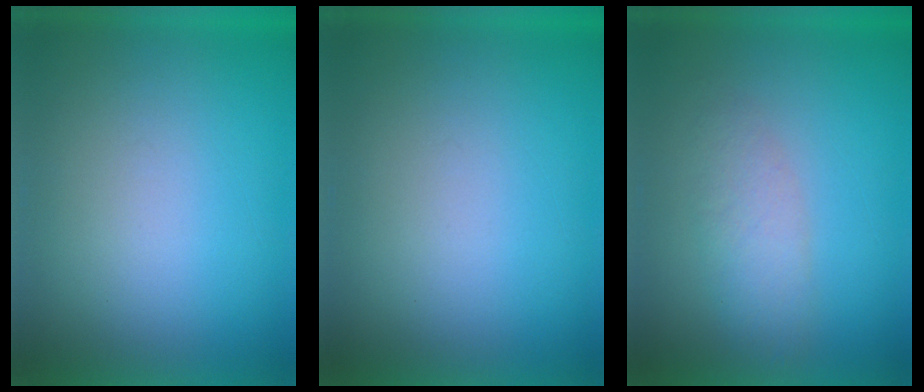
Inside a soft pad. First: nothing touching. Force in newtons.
{"total": 0.0}
{"total": 2.9}